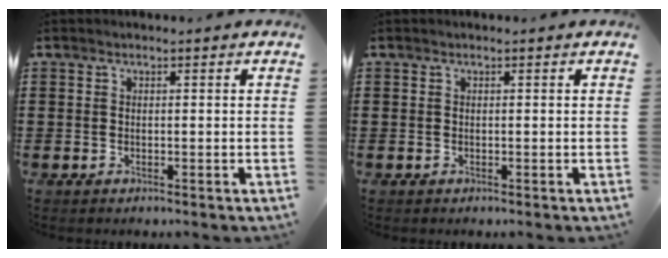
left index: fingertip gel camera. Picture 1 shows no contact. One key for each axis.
{"total": 0.0}